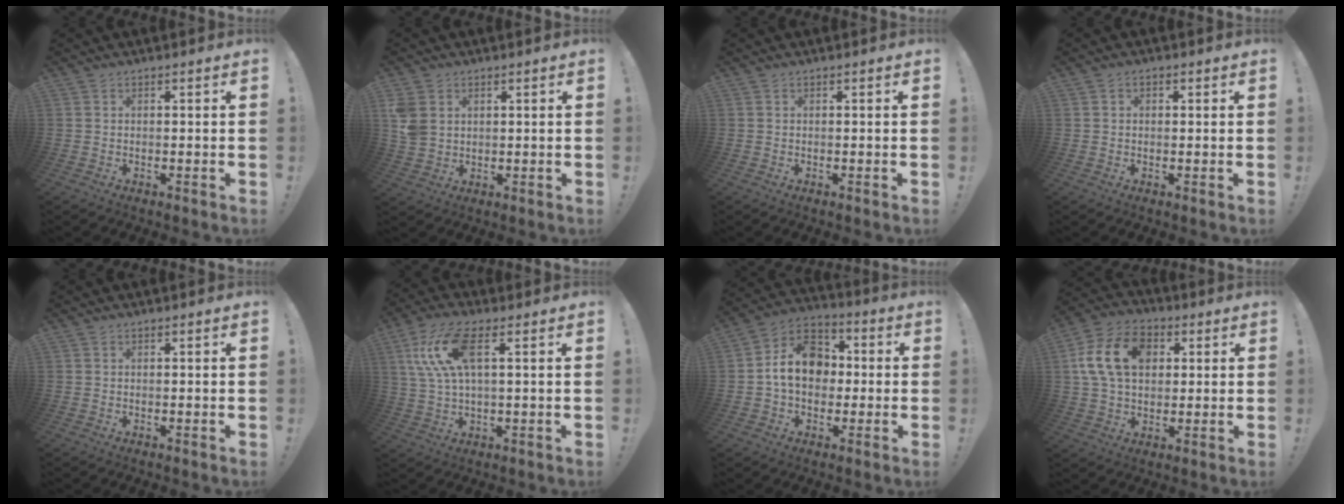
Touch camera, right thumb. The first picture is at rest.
{"total": 6.5, "force": [2.3, 5.0, 3.6], "torque": [-0.069, -0.007, 0.046]}
{"total": 0.0}
{"total": 1.2, "force": [0.0, 1.0, 0.6], "torque": [-0.002, 0.002, -0.002]}
{"total": 0.0}
{"total": 12.9, "force": [4.2, 5.0, 11.1], "torque": [-0.224, 0.000, 0.077]}
{"total": 13.9, "force": [0.4, 11.0, 8.4], "torque": [-0.121, 0.020, 0.017]}
{"total": 16.3, "force": [4.0, 11.9, 10.5], "torque": [-0.182, -0.003, 0.075]}